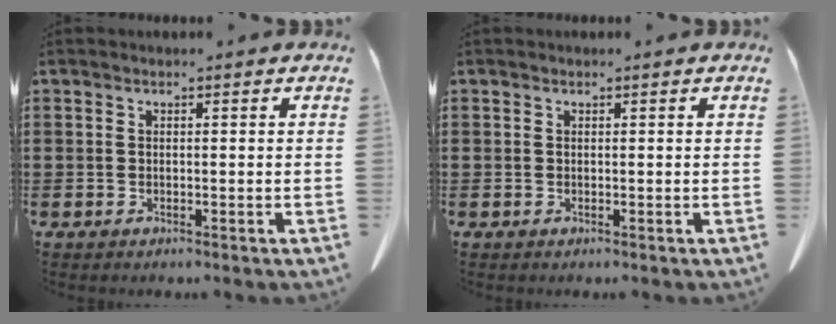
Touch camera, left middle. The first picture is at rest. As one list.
[{"total": 0.0}]